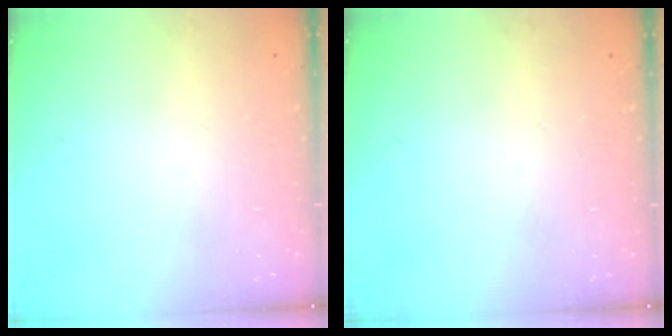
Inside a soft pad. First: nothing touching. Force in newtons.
{"total": 0.0}